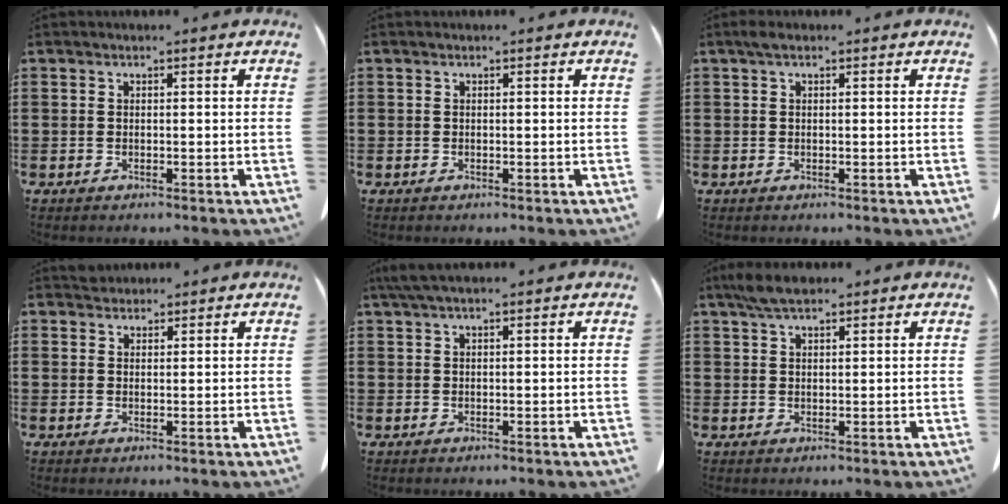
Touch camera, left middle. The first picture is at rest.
{"total": 0.0}
{"total": 1.1, "force": [0.4, 0.6, 0.8], "torque": [-0.019, 0.004, 0.007]}
{"total": 1.6, "force": [1.5, 0.5, 0.0], "torque": [0.003, -0.002, 0.030]}
{"total": 2.1, "force": [1.4, 0.4, 1.5], "torque": [-0.034, 0.001, 0.026]}
{"total": 3.9, "force": [2.9, 1.3, 2.2], "torque": [-0.052, 0.002, 0.054]}